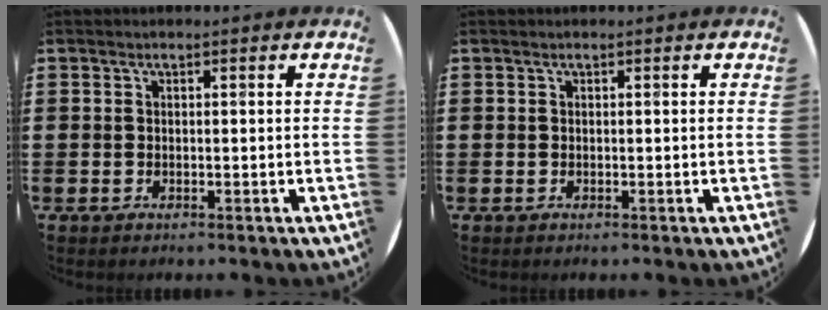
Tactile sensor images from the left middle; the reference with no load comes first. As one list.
[{"total": 0.0}]